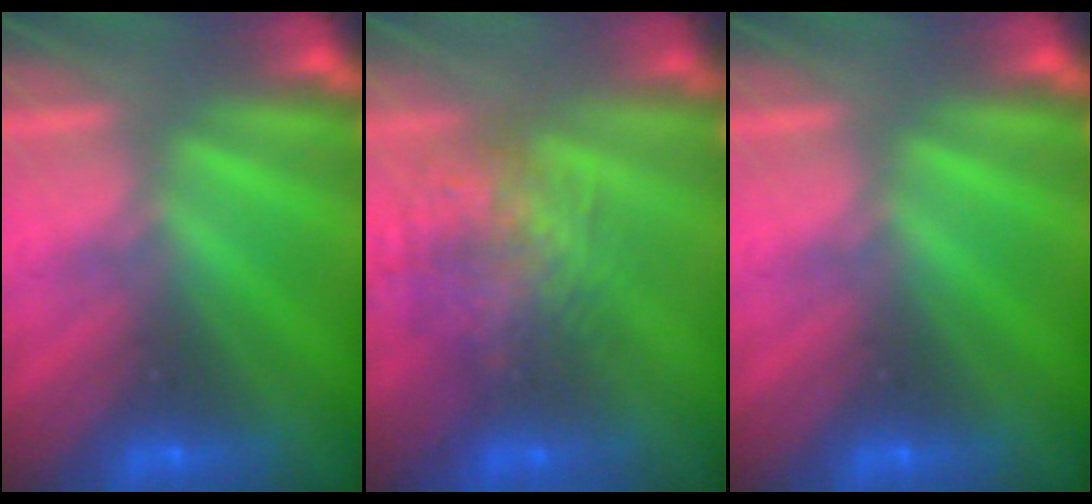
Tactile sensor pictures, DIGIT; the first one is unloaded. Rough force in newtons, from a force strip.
{"total": 7.3}
{"total": 0.0}